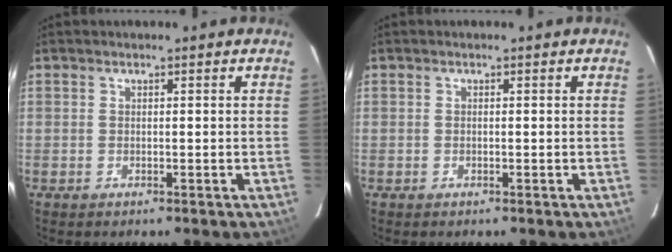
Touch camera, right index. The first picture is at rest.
{"total": 0.0}